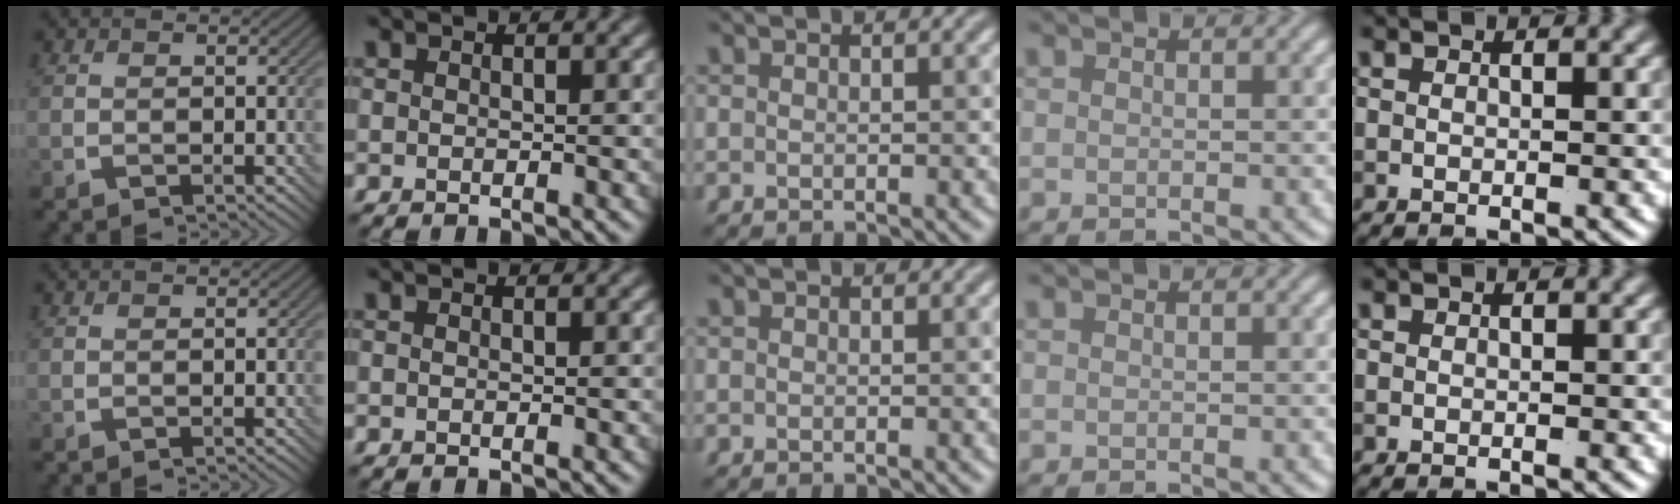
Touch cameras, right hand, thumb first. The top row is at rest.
{}